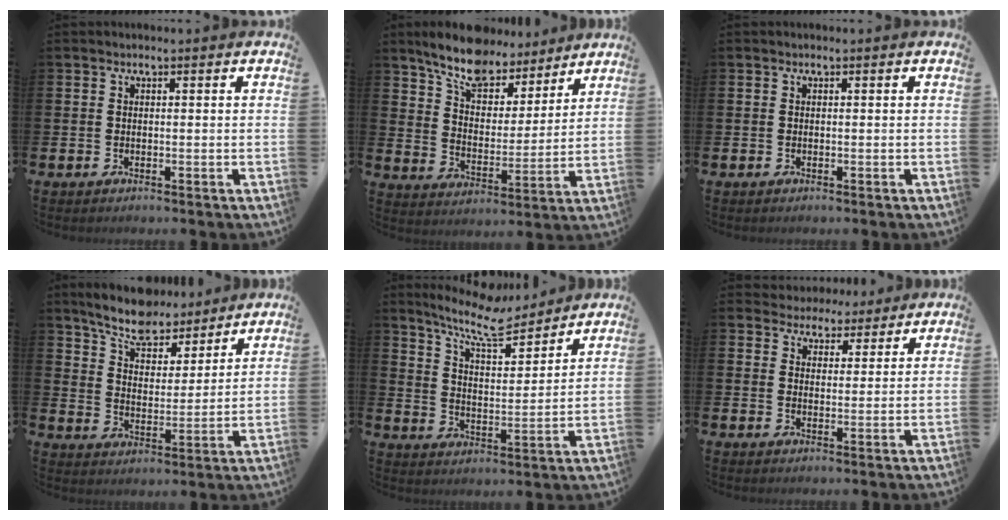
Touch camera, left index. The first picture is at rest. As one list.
[{"total": 9.2, "force": [8.2, 3.4, 2.4], "torque": [-0.078, -0.051, 0.146]}, {"total": 0.0}, {"total": 8.3, "force": [7.7, 2.3, 2.0], "torque": [-0.063, -0.046, 0.137]}, {"total": 10.0, "force": [9.0, 2.0, 4.0], "torque": [-0.098, -0.051, 0.158]}, {"total": 3.9, "force": [3.5, 1.6, -0.5], "torque": [-0.006, -0.022, 0.061]}]